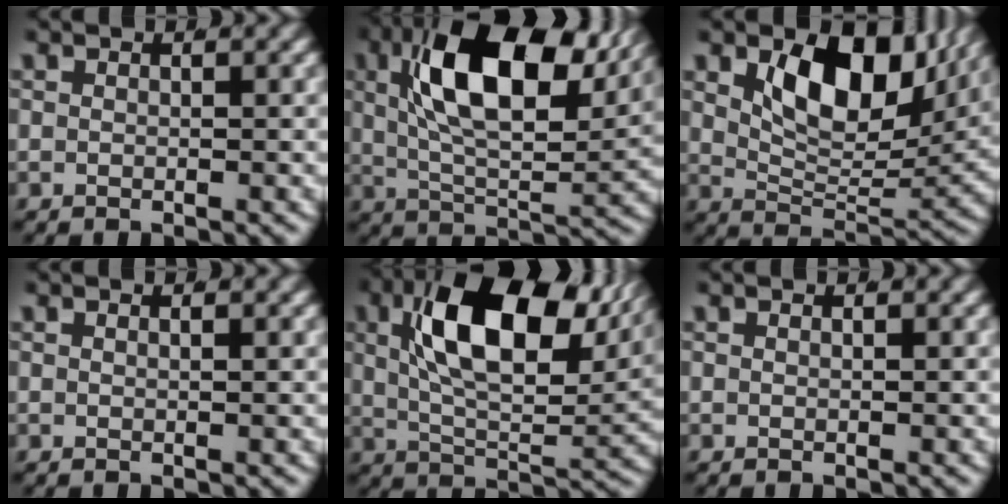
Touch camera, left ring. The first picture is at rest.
{"total": 11.5, "force": [4.7, 4.4, 9.5], "torque": [-0.169, -0.003, 0.077]}
{"total": 9.7, "force": [4.7, 4.7, 7.0], "torque": [-0.116, -0.008, 0.077]}
{"total": 0.7, "force": [0.2, -0.4, 0.4], "torque": [-0.006, -0.002, 0.006]}
{"total": 12.5, "force": [5.1, 5.2, 10.2], "torque": [-0.168, 0.005, 0.076]}
{"total": 0.0}